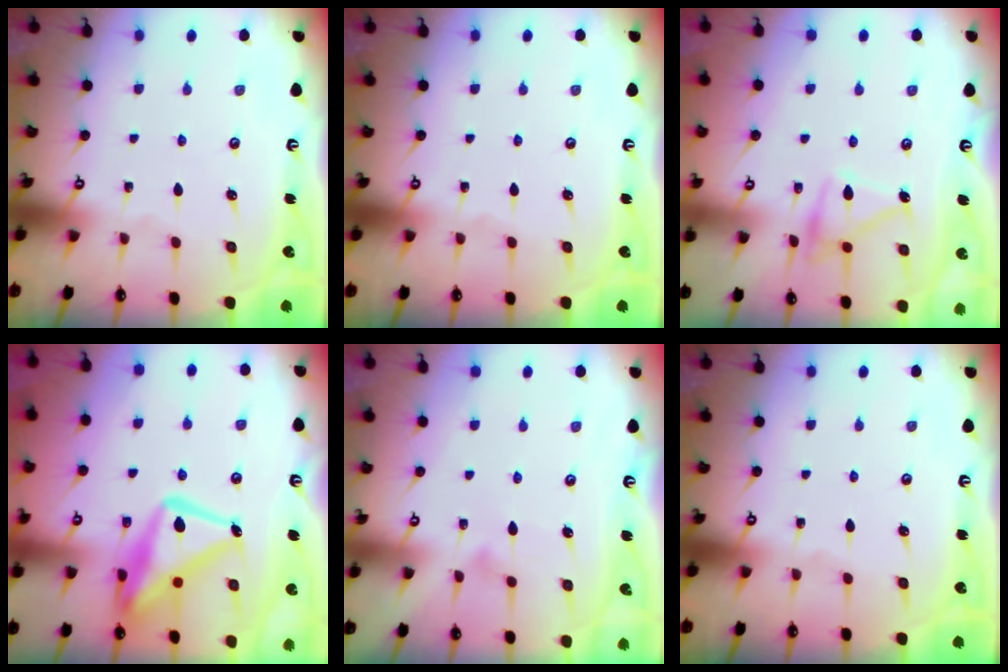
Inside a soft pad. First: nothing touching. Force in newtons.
{"total": 0.0}
{"total": 13.7, "press": 13.7, "slide": 0.9}
{"total": 17.8, "press": 17.8, "slide": 1.6}
{"total": 7.7, "press": 7.7, "slide": 0.2}
{"total": 0.0}